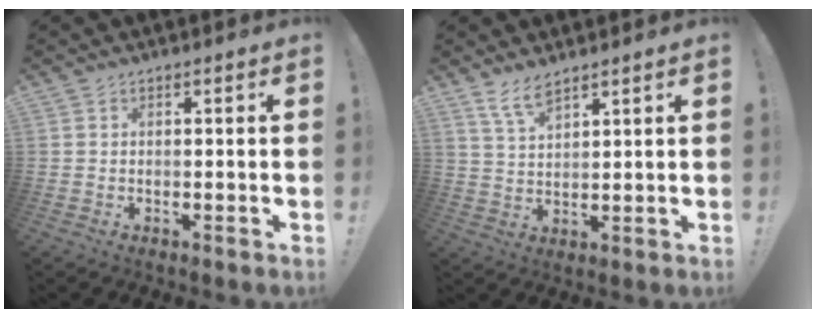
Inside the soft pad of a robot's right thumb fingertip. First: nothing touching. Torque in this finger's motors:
{"motor_torque": [0.38, 0.48, 0.65, 0.16, 0.55]}